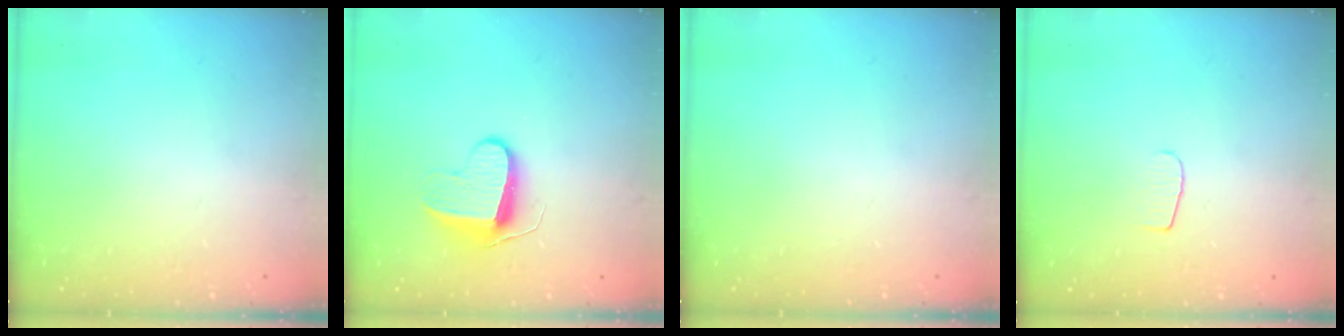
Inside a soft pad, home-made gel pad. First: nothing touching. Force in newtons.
{"total": 9.0, "press": 9.0, "slide": 0.6}
{"total": 0.0}
{"total": 4.8, "press": 4.8, "slide": 0.6}